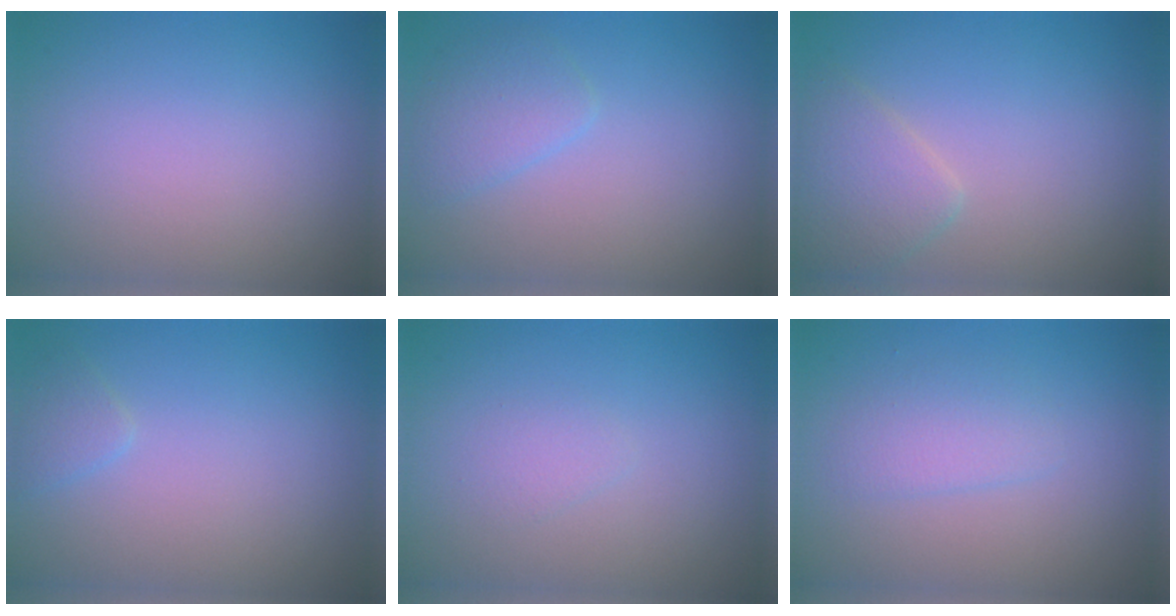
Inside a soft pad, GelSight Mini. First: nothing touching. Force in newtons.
{"total": 2.2, "press": 2.2, "slide": 0.1}
{"total": 2.8, "press": 2.8, "slide": 0.1}
{"total": 1.2, "press": 1.2, "slide": 0.1}
{"total": 0.9, "press": 0.9, "slide": 0.1}
{"total": 2.0, "press": 2.0, "slide": 0.1}